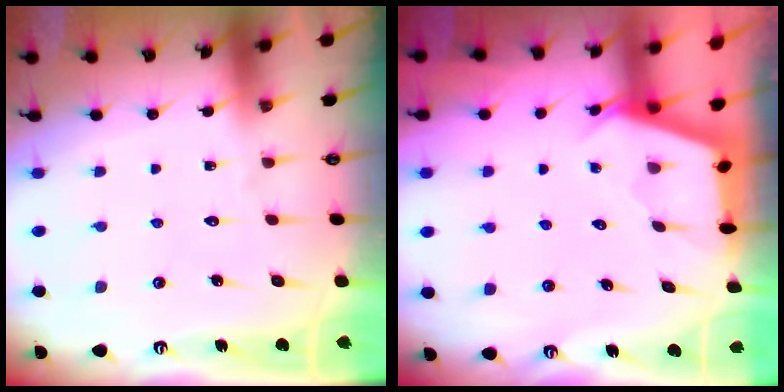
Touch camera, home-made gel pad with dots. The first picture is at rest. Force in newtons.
{"total": 2.7, "press": 2.7, "slide": 0.3}